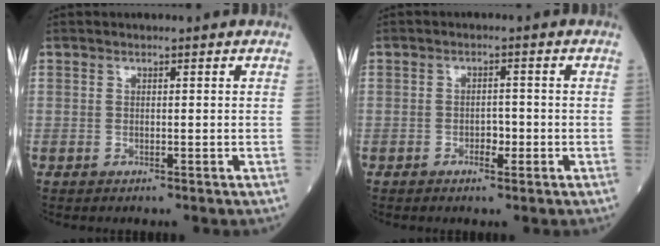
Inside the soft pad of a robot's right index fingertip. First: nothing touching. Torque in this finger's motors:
{"motor_torque": [-0.16, -0.16, -0.05, -0.01]}